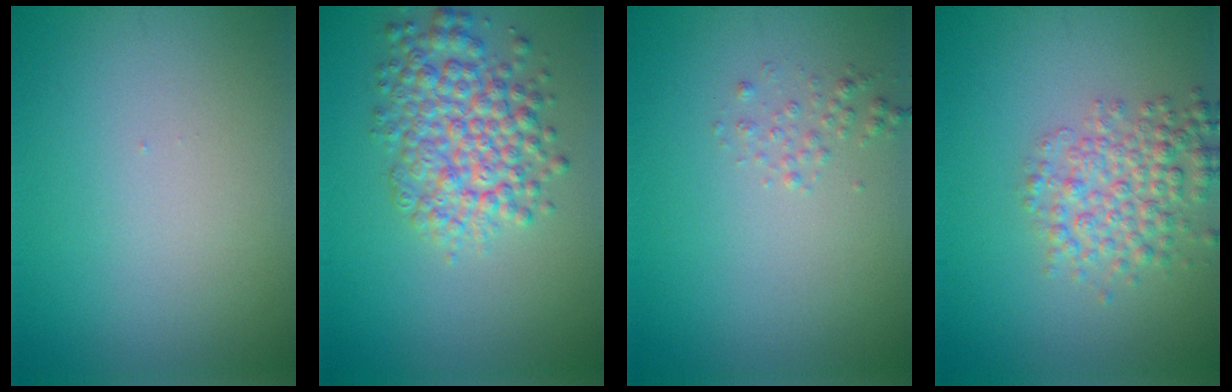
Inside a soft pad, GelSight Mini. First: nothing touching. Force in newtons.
{"total": 5.4, "press": 5.4, "slide": 0.1}
{"total": 0.9, "press": 0.9, "slide": 0.1}
{"total": 4.0, "press": 4.0, "slide": 0.1}